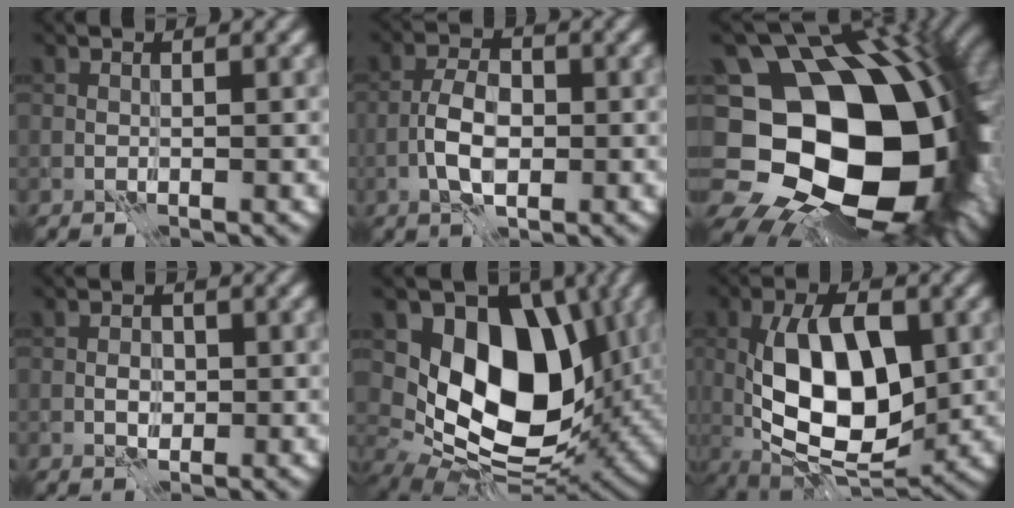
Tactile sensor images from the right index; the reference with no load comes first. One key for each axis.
{"total": 4.1, "fx": -1.4, "fy": 2.2, "fz": 3.2, "tx": -0.060, "ty": 0.004, "tz": -0.029}
{"total": 19.8, "fx": -2.0, "fy": 14.2, "fz": 13.6, "tx": -0.234, "ty": -0.035, "tz": -0.006}
{"total": 1.7, "fx": -0.4, "fy": 1.3, "fz": 1.0, "tx": -0.014, "ty": 0.000, "tz": -0.011}
{"total": 12.4, "fx": 2.1, "fy": 8.3, "fz": 9.0, "tx": -0.127, "ty": -0.018, "tz": 0.037}
{"total": 10.7, "fx": -0.1, "fy": 5.3, "fz": 9.3, "tx": -0.154, "ty": 0.000, "tz": -0.001}